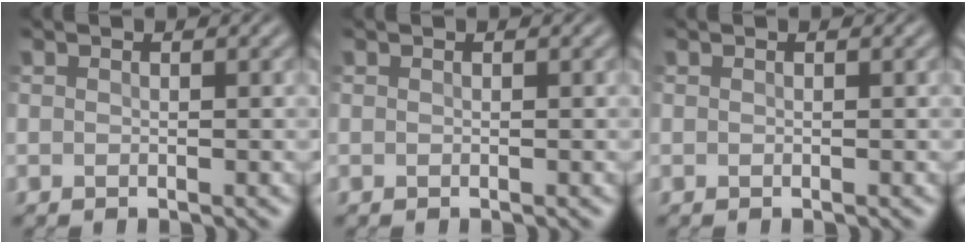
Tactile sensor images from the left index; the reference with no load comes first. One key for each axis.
{"total": 0.0}
{"total": 0.0}